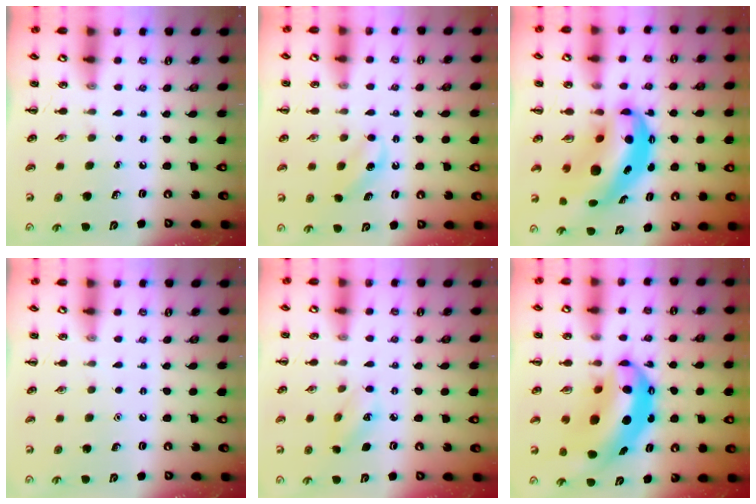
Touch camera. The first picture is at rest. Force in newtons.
{"total": 7.1, "press": 6.9, "slide": 1.6}
{"total": 11.1, "press": 10.8, "slide": 2.5}
{"total": 1.6, "press": 1.6, "slide": 0.1}
{"total": 5.6, "press": 5.4, "slide": 1.4}
{"total": 14.1, "press": 13.6, "slide": 3.5}